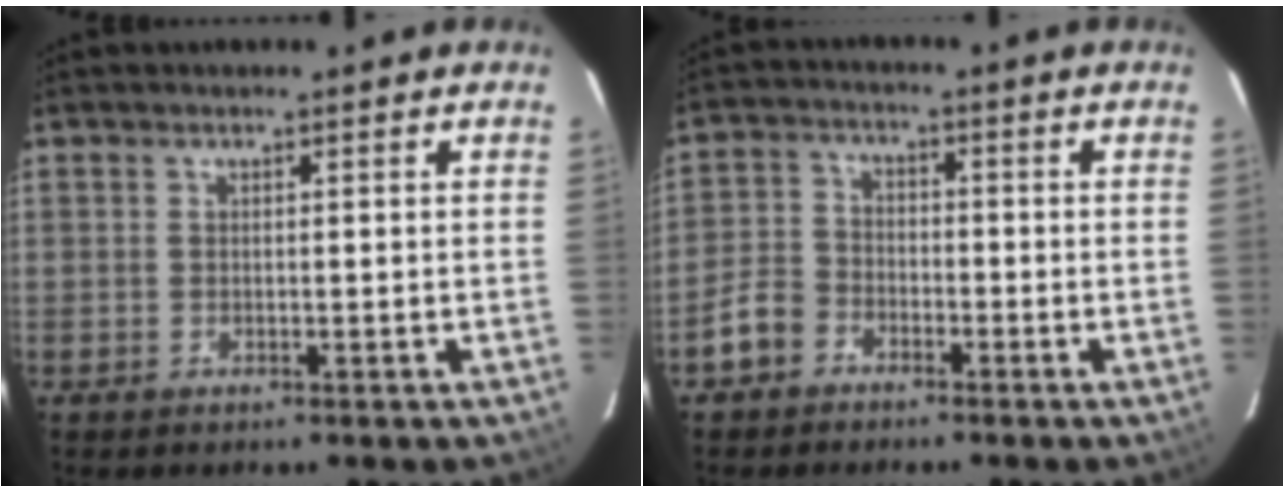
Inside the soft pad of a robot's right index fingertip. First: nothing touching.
{"total": 5.5, "force": [-3.5, 3.9, 1.5], "torque": [-0.039, 0.018, -0.068]}